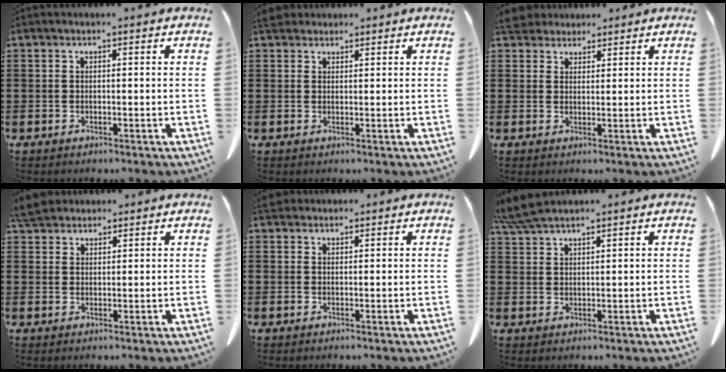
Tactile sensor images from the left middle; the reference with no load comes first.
{"total": 2.6, "force": [2.3, 1.1, 0.8], "torque": [-0.023, 0.004, 0.045]}
{"total": 3.7, "force": [3.5, 1.1, 0.7], "torque": [-0.025, -0.003, 0.068]}
{"total": 4.4, "force": [4.1, 1.2, 1.2], "torque": [-0.036, -0.003, 0.080]}
{"total": 2.1, "force": [1.8, 0.9, 0.5], "torque": [-0.017, 0.003, 0.037]}
{"total": 4.8, "force": [4.2, 0.5, 2.3], "torque": [-0.058, -0.006, 0.080]}